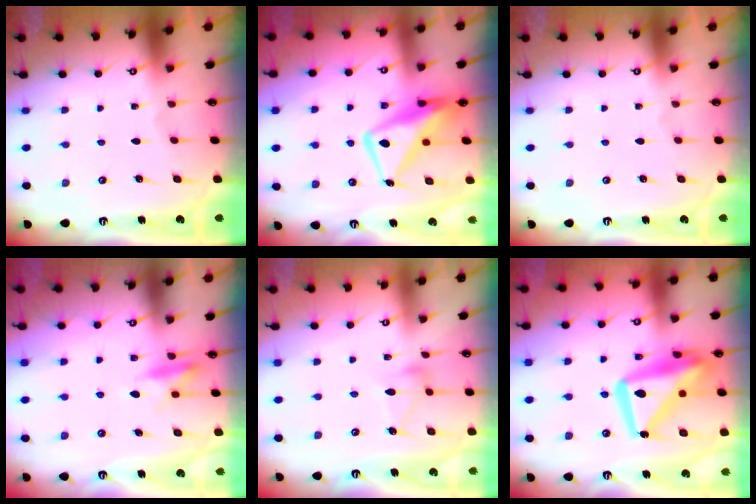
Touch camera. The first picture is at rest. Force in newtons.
{"total": 12.8, "press": 12.7, "slide": 1.3}
{"total": 0.0}
{"total": 10.0, "press": 9.9, "slide": 1.2}
{"total": 7.3, "press": 7.3, "slide": 0.2}
{"total": 19.0, "press": 18.9, "slide": 2.4}